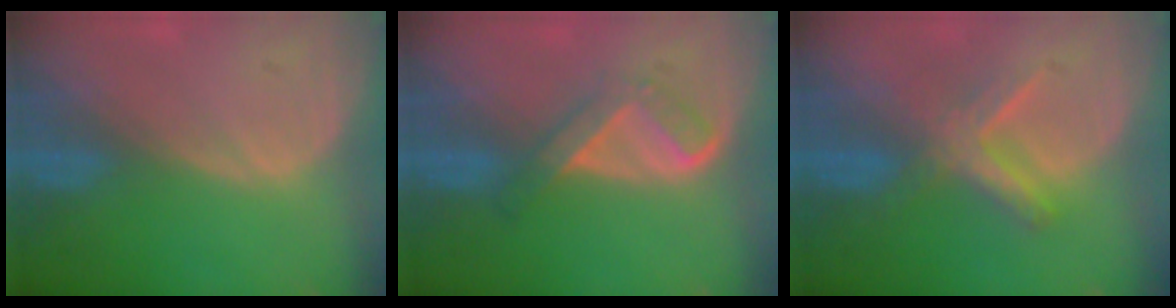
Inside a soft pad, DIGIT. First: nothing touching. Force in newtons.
{"total": 5.4, "press": 4.5, "slide": 3.1}
{"total": 5.5, "press": 5.4, "slide": 1.0}